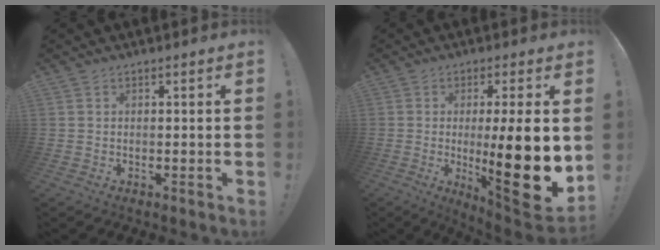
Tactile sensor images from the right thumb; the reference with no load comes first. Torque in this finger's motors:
{"motor_torque": [1.76, 3.25, 1.77, -1.00, 0.62]}